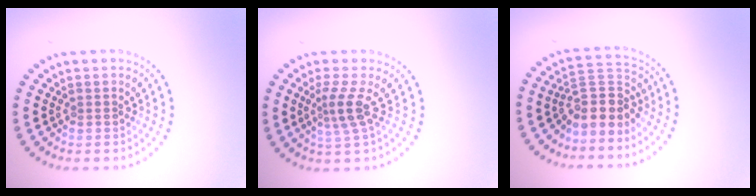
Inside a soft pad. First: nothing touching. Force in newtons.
{"total": 2.5, "press": 1.7, "slide": 1.8}
{"total": 3.9, "press": 3.2, "slide": 2.2}